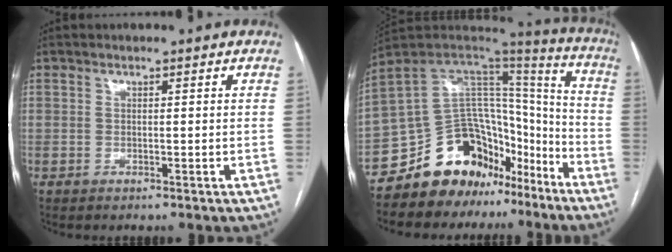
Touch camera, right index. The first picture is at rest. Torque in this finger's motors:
{"motor_torque": [-0.03, -0.18, -0.01, -0.05]}